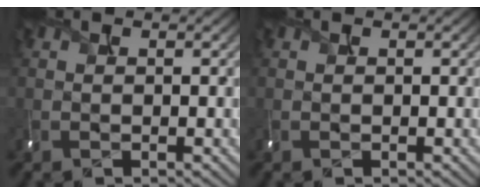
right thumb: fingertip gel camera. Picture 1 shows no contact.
{"total": 0.0}